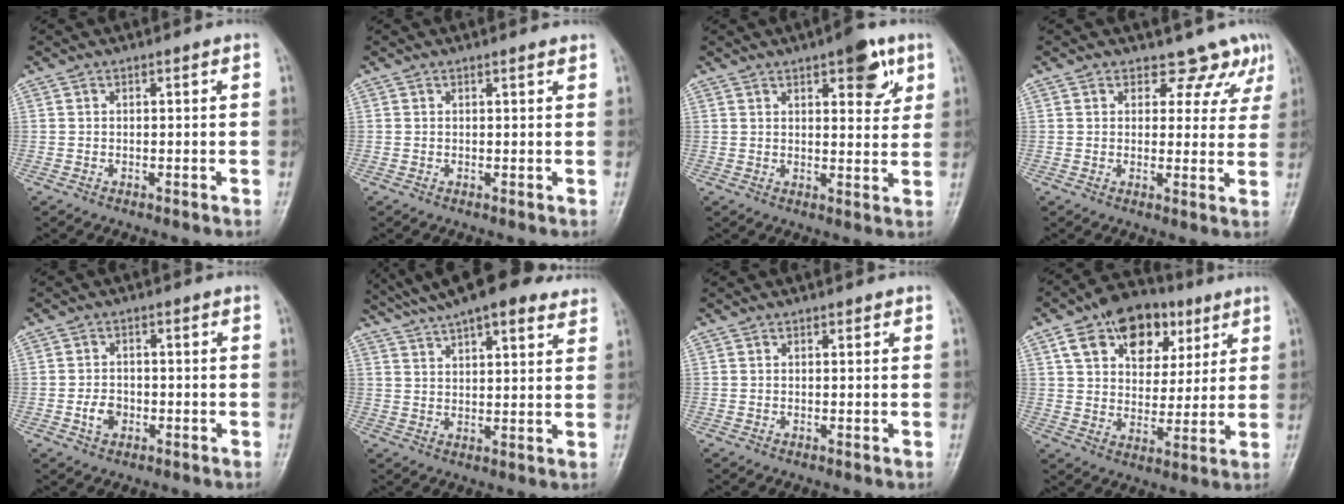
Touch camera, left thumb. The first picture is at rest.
{"total": 0.9, "force": [0.8, 0.1, 0.4], "torque": [-0.005, -0.002, 0.010]}
{"total": 8.5, "force": [4.3, 3.3, 6.5], "torque": [-0.061, -0.018, 0.053]}
{"total": 6.8, "force": [5.3, 4.1, 1.2], "torque": [0.026, -0.029, 0.056]}
{"total": 3.4, "force": [-1.1, 2.6, 1.9], "torque": [-0.025, 0.008, -0.020]}
{"total": 18.4, "force": [14.3, 5.4, 10.2], "torque": [-0.149, -0.010, 0.206]}
{"total": 0.7, "force": [0.5, 0.4, 0.3], "torque": [0.000, -0.002, 0.005]}
{"total": 16.3, "force": [7.9, 10.7, 9.5], "torque": [-0.111, -0.012, 0.130]}